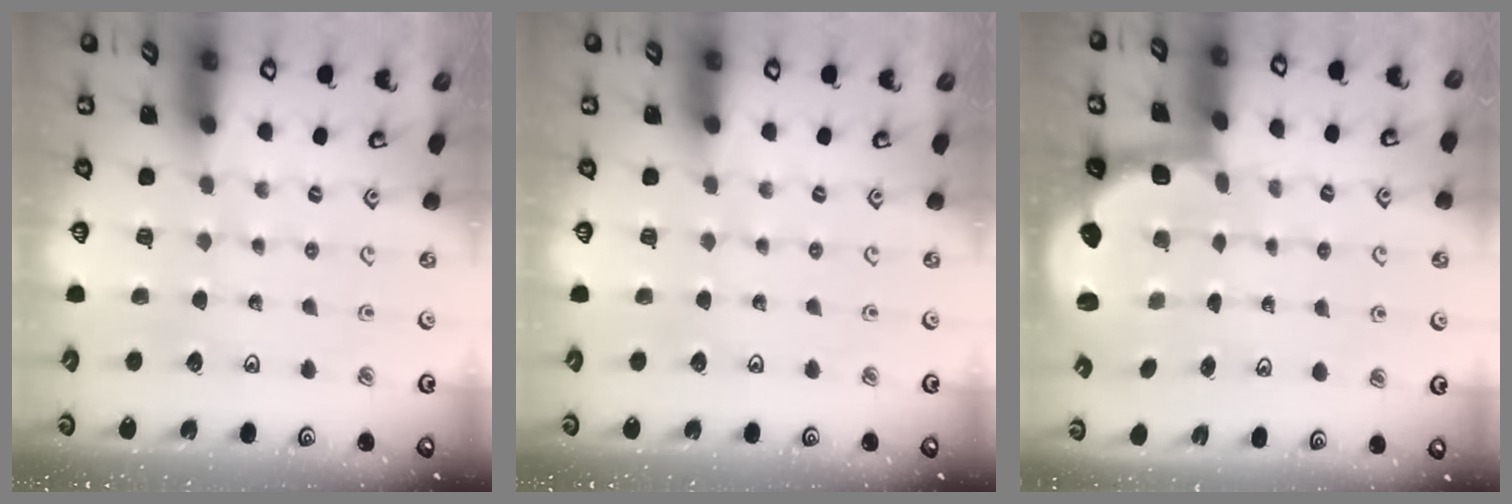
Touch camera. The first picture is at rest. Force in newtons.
{"total": 0.0}
{"total": 2.6, "press": 2.1, "slide": 1.7}